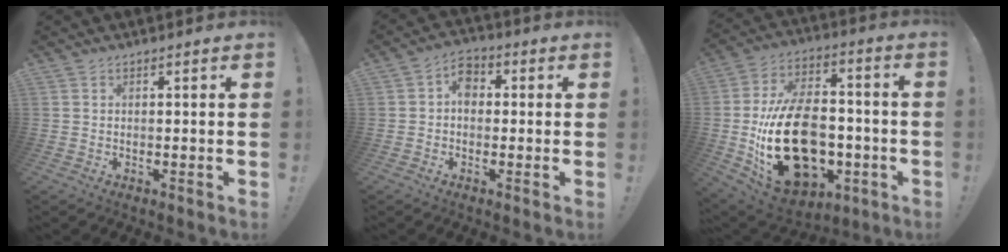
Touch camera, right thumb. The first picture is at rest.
{"total": 5.5, "force": [0.0, 4.3, 3.4], "torque": [-0.053, 0.011, 0.002]}
{"total": 29.3, "force": [-5.7, 19.2, 21.4], "torque": [-0.398, 0.035, -0.070]}